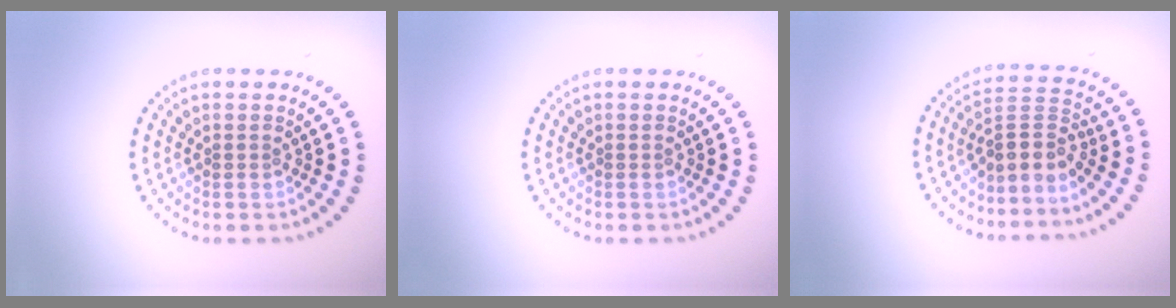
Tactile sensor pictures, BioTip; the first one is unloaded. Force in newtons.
{"total": 0.0}
{"total": 3.0, "press": 2.1, "slide": 2.1}